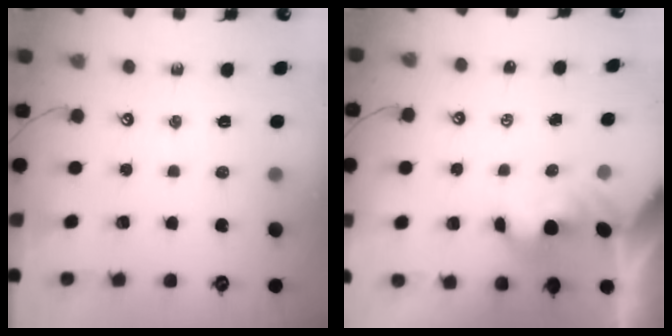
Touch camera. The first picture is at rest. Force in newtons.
{"total": 1.7, "press": 1.7, "slide": 0.2}